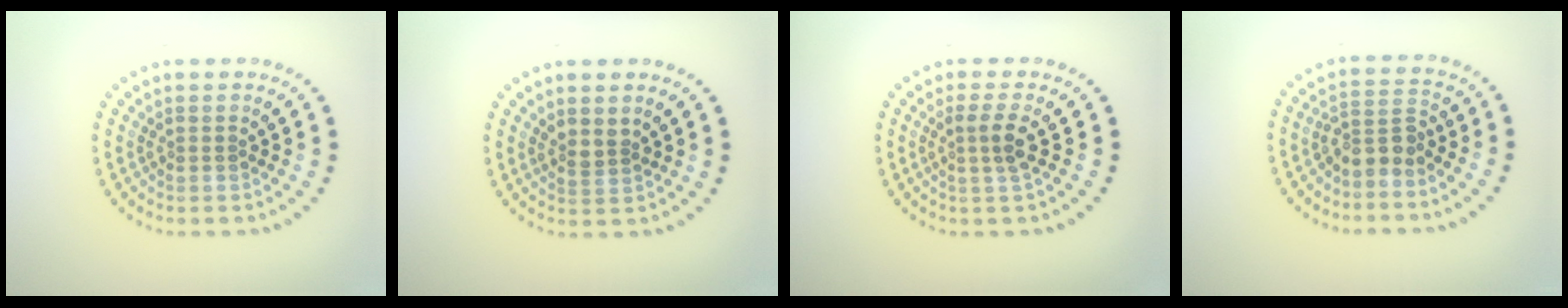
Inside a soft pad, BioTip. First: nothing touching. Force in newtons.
{"total": 1.5, "press": 1.2, "slide": 1.0}
{"total": 2.0, "press": 1.5, "slide": 1.3}
{"total": 2.6, "press": 1.9, "slide": 1.7}